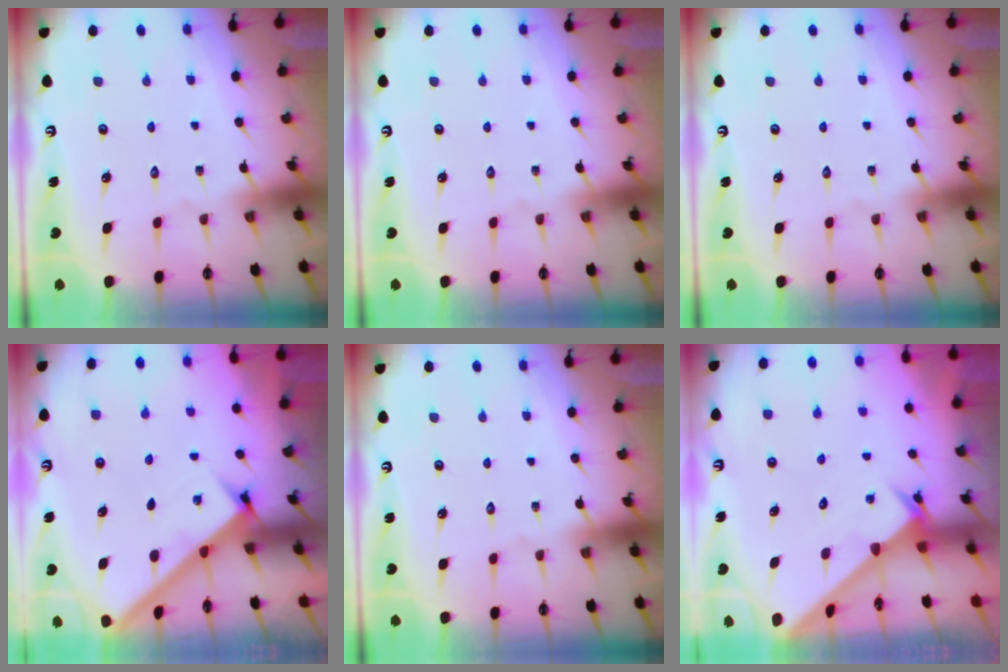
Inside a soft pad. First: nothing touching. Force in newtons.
{"total": 0.0}
{"total": 0.0}
{"total": 2.9, "press": 2.8, "slide": 0.4}
{"total": 0.0}
{"total": 2.5, "press": 2.5, "slide": 0.2}